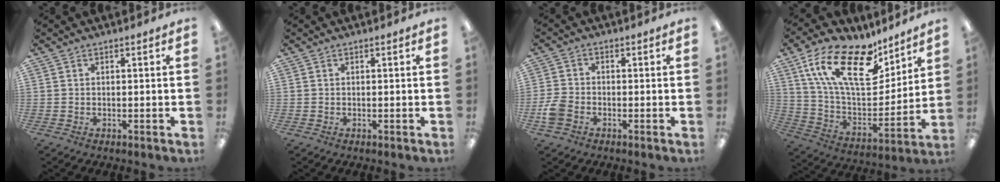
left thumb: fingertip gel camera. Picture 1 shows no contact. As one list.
[{"total": 0.0}, {"total": 5.2, "force": [-2.2, 3.8, 2.8], "torque": [-0.038, 0.014, -0.038]}, {"total": 23.1, "force": [13.5, 10.5, 15.5], "torque": [-0.278, -0.060, 0.237]}]